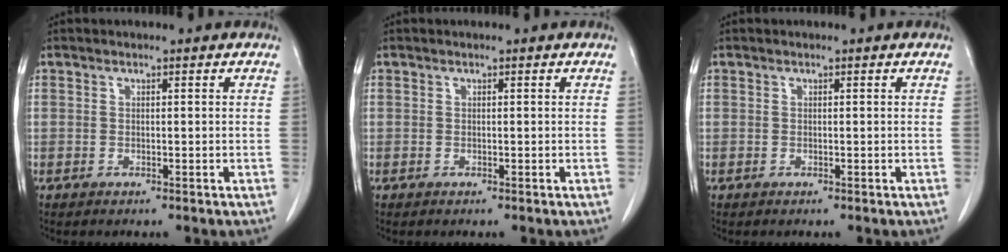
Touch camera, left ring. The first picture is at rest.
{"total": 0.0}
{"total": 0.0}